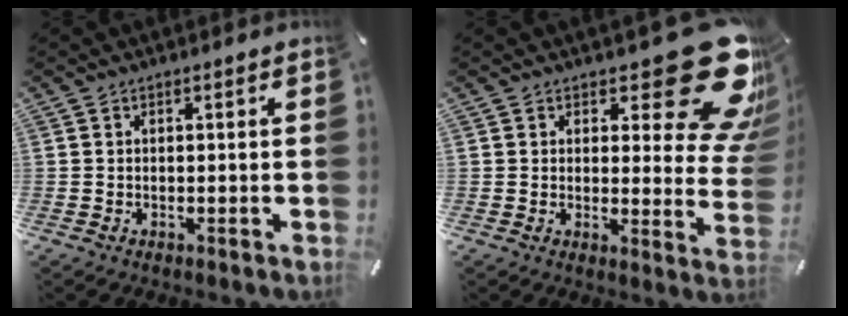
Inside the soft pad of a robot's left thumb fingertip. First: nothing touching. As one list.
[{"total": 20.2, "force": [11.3, 8.1, 14.6], "torque": [-0.171, -0.081, 0.187]}]